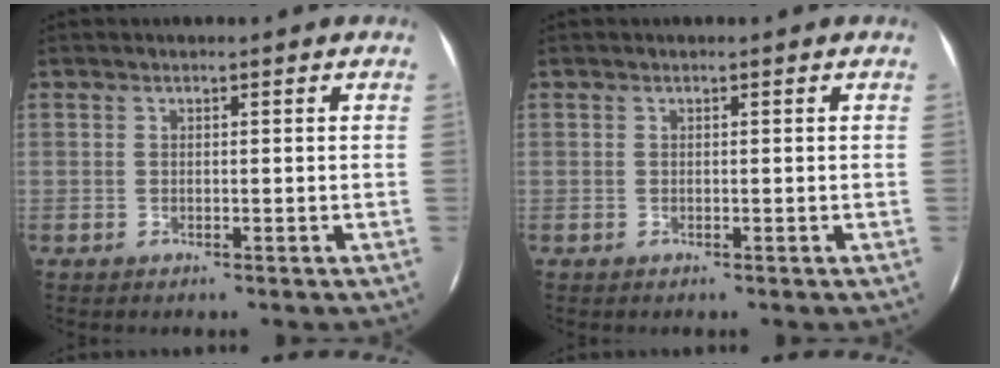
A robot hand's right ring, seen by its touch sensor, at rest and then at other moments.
{"total": 0.0}